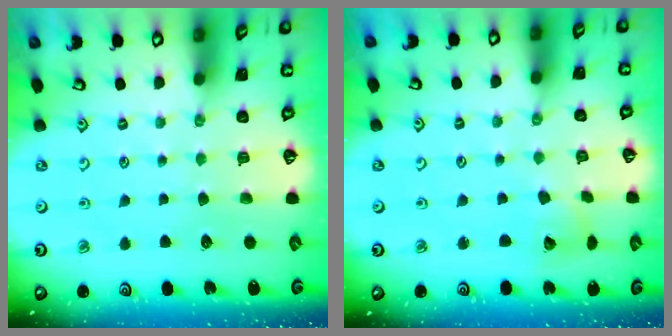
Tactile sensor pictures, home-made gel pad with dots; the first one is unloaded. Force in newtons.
{"total": 5.5, "press": 5.4, "slide": 0.6}